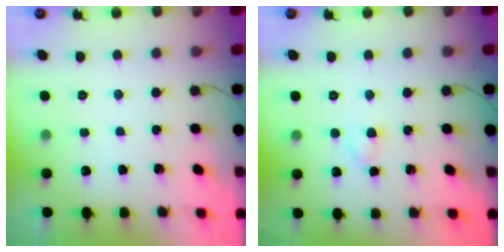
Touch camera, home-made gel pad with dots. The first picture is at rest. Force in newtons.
{"total": 2.4, "press": 2.1, "slide": 1.1}